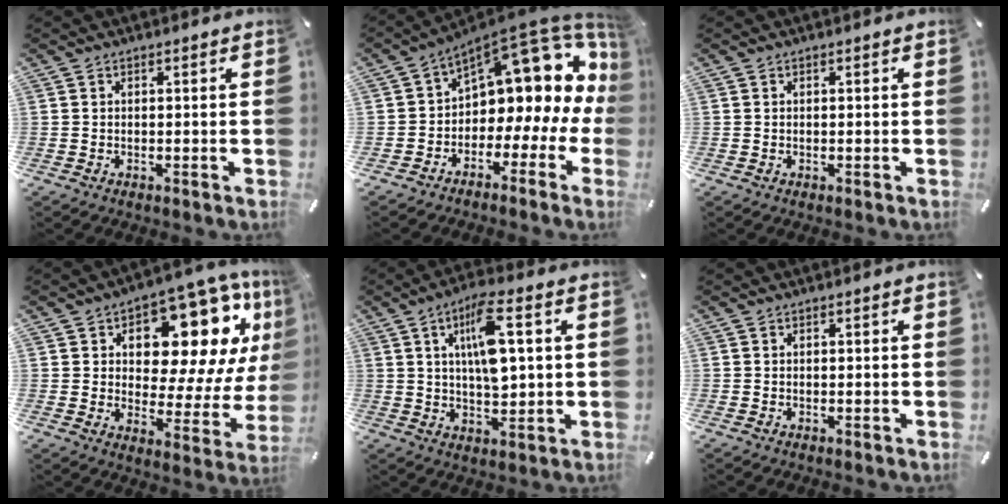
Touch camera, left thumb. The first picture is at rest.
{"total": 12.4, "force": [7.3, 6.7, 7.6], "torque": [-0.104, -0.072, 0.116]}
{"total": 0.0}
{"total": 17.7, "force": [9.8, 9.4, 11.3], "torque": [-0.154, -0.080, 0.163]}
{"total": 11.5, "force": [3.2, 4.2, 10.2], "torque": [-0.185, -0.004, 0.048]}
{"total": 0.0}